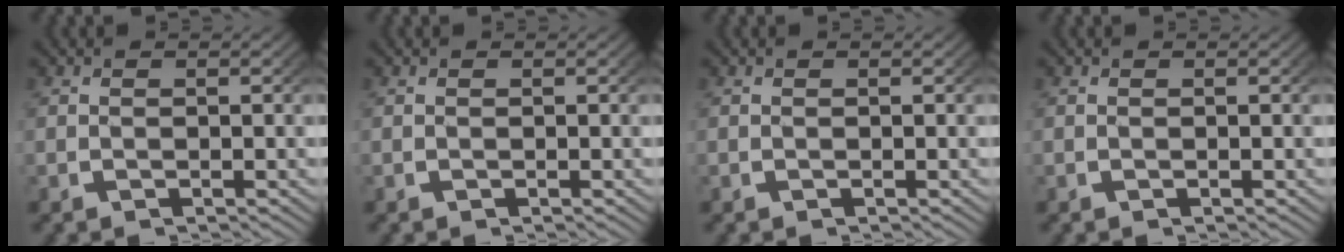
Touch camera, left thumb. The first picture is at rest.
{"total": 0.0}
{"total": 0.0}
{"total": 0.0}